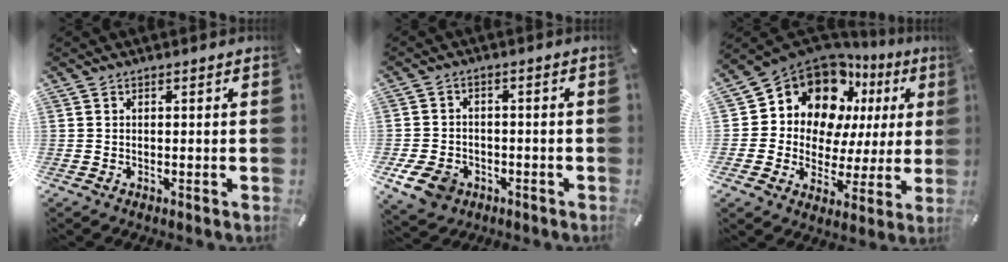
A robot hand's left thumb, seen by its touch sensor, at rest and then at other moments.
{"total": 7.3, "force": [-3.3, 5.6, 3.3], "torque": [-0.075, 0.013, -0.064]}
{"total": 15.1, "force": [8.9, 10.6, 6.1], "torque": [-0.116, -0.069, 0.161]}